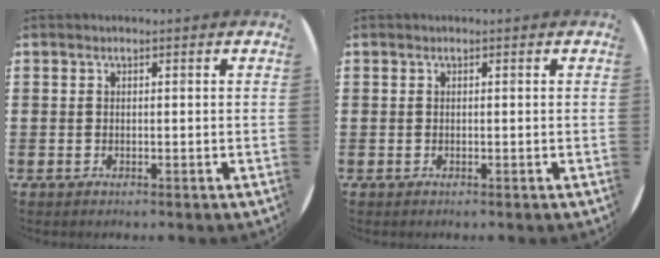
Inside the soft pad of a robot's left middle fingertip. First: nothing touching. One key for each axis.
{"total": 0.0}